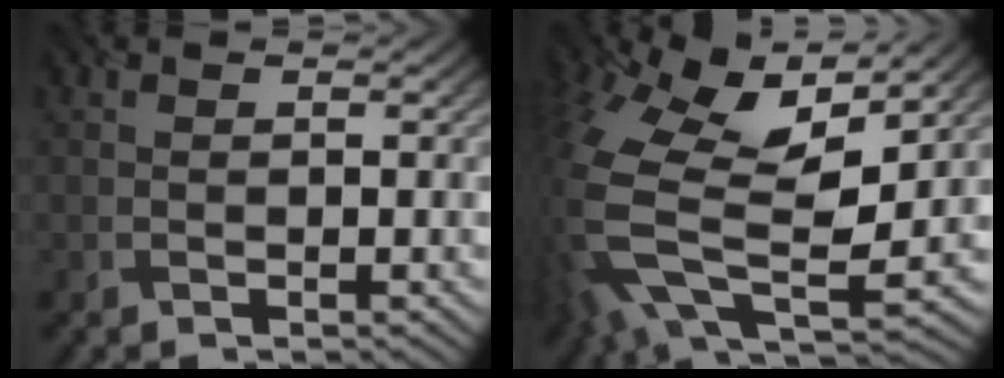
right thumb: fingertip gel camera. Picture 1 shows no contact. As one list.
[{"total": 16.0, "force": [2.0, 9.0, 13.1], "torque": [-0.342, -0.026, 0.056]}]